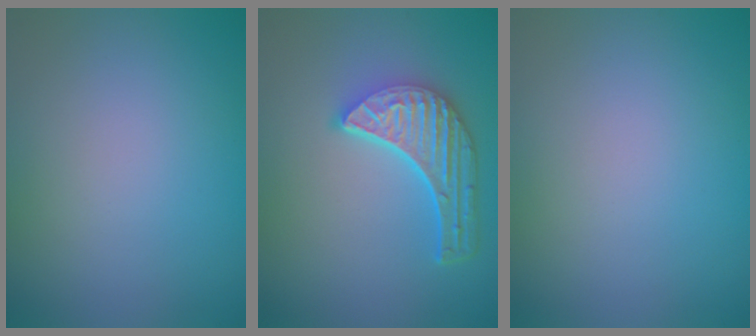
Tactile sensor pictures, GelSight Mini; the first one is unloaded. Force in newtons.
{"total": 5.7, "press": 4.2, "slide": 3.8}
{"total": 0.0}